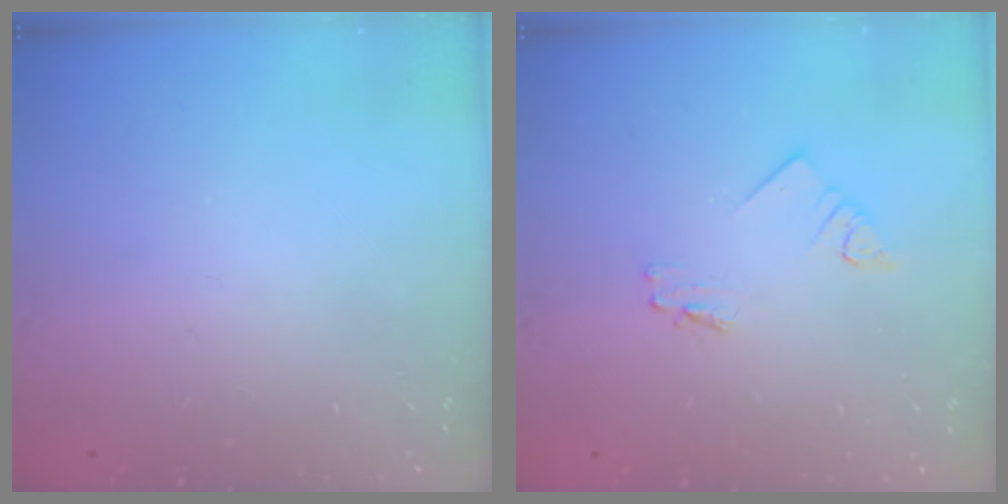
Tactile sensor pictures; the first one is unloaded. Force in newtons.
{"total": 1.8, "press": 1.7, "slide": 0.2}